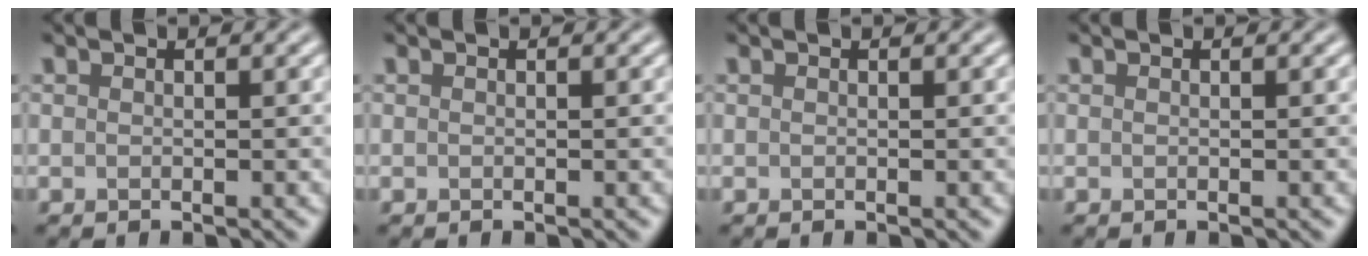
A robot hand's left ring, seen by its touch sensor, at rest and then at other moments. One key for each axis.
{"total": 0.0}
{"total": 0.0}
{"total": 0.0}